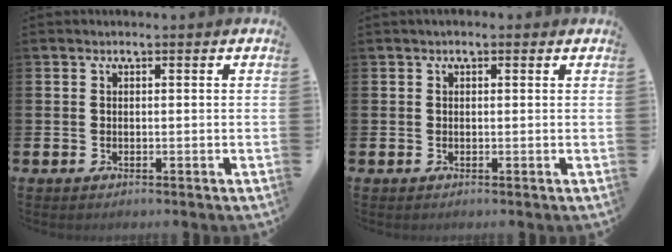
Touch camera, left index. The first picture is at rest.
{"total": 0.6, "force": [0.3, 0.4, 0.3], "torque": [-0.002, 0.005, 0.003]}